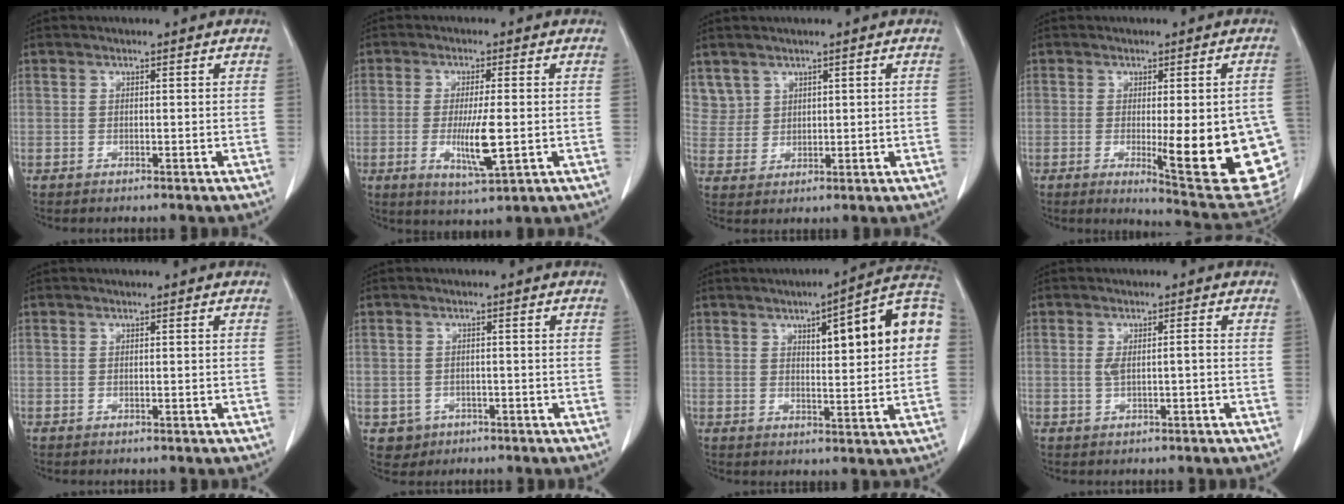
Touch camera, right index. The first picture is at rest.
{"total": 7.2, "force": [-1.2, 0.8, 7.0], "torque": [-0.131, -0.017, -0.020]}
{"total": 4.2, "force": [2.8, 3.2, -0.1], "torque": [0.012, 0.003, 0.060]}
{"total": 16.6, "force": [-3.4, 2.9, 16.0], "torque": [-0.116, -0.011, -0.026]}
{"total": 0.0}
{"total": 3.1, "force": [-1.2, 2.9, 0.2], "torque": [0.002, 0.011, -0.012]}
{"total": 14.5, "force": [3.6, 2.4, 13.9], "torque": [-0.188, 0.029, 0.044]}
{"total": 2.3, "force": [-0.1, 0.5, 2.2], "torque": [-0.046, 0.006, 0.001]}